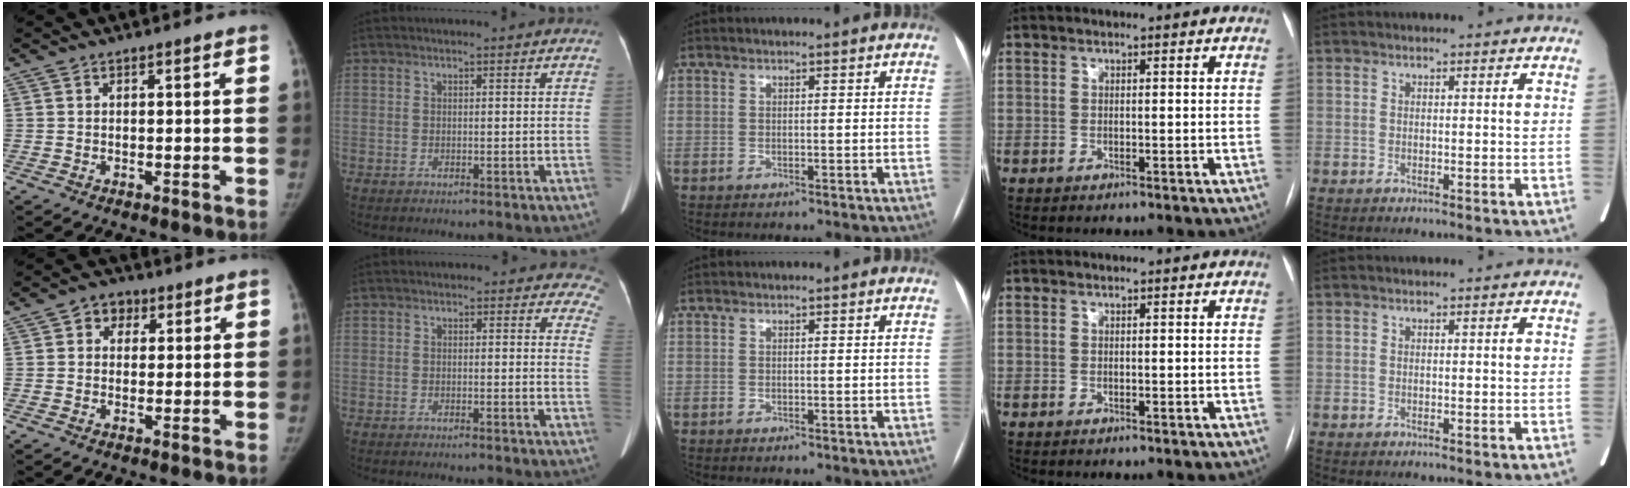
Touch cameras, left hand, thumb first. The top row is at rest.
{"thumb": {"total": 4.3, "force": [1.4, 3.5, 1.9], "torque": [-0.003, 0.002, 0.016]}, "index": {"total": 5.0, "force": [4.4, 2.3, 0.6], "torque": [0.030, -0.011, 0.007]}}